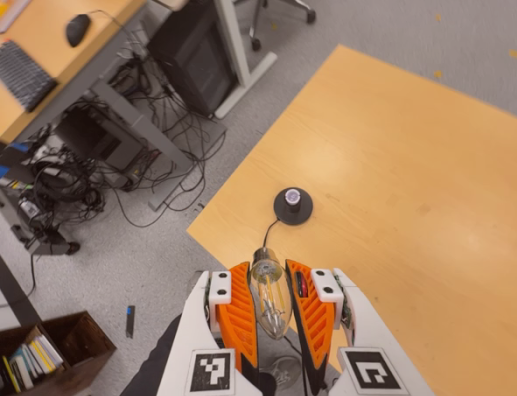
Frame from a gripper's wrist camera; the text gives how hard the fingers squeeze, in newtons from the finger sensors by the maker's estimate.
{"total": 22.9, "left": 23.9, "right": 21.9}